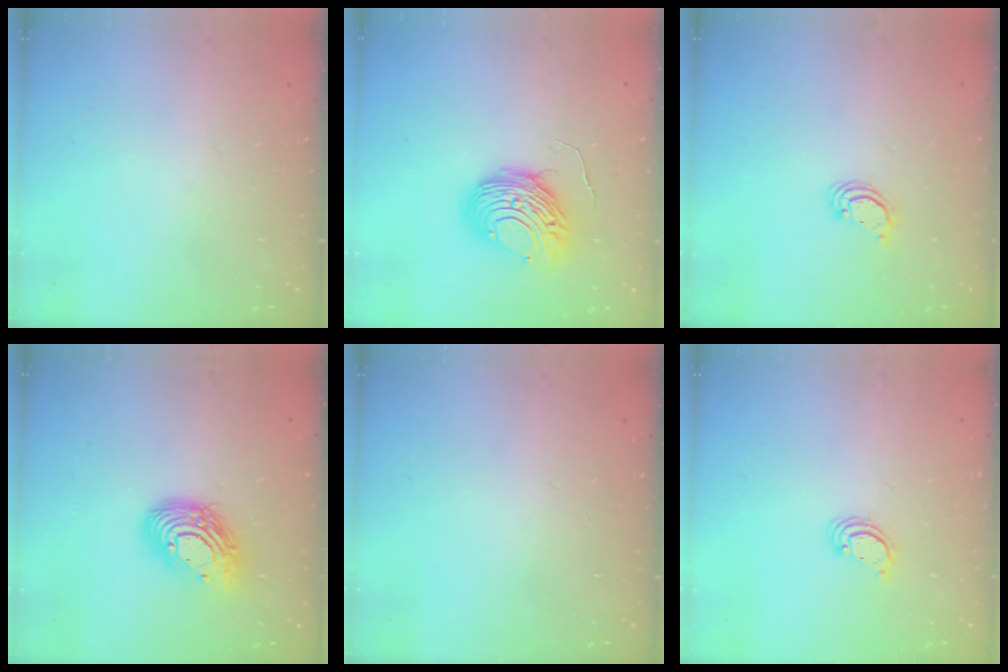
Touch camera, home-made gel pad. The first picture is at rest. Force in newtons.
{"total": 10.9, "press": 10.8, "slide": 1.1}
{"total": 2.2, "press": 2.2, "slide": 0.2}
{"total": 13.7, "press": 13.7, "slide": 1.2}
{"total": 0.0}
{"total": 2.2, "press": 2.2, "slide": 0.2}